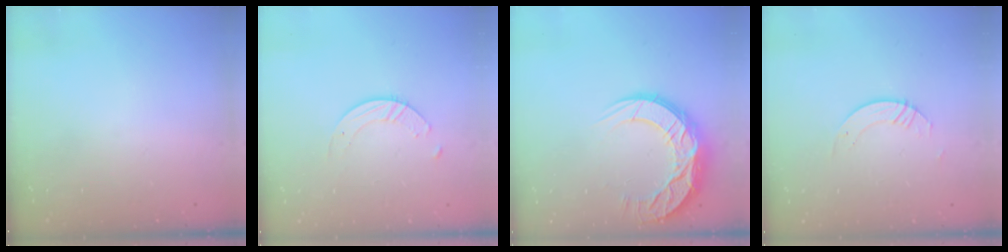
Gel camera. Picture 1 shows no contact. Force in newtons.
{"total": 4.5, "press": 4.5, "slide": 0.3}
{"total": 14.8, "press": 14.8, "slide": 1.0}
{"total": 2.2, "press": 2.2, "slide": 0.2}